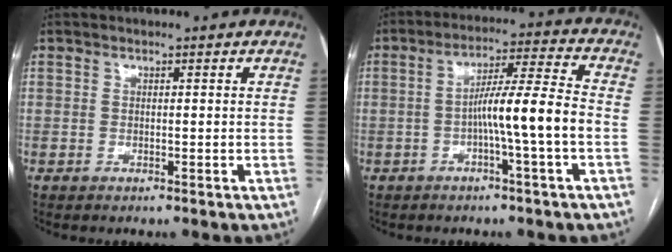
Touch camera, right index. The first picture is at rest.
{"total": 9.4, "force": [-2.2, -0.8, 9.1], "torque": [-0.154, 0.015, -0.039]}